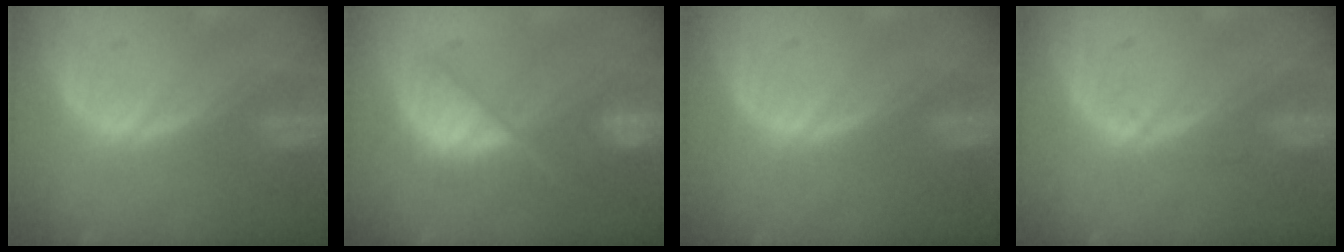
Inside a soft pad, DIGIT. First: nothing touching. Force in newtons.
{"total": 7.8, "press": 7.6, "slide": 2.0}
{"total": 0.0}
{"total": 0.9, "press": 0.8, "slide": 0.2}